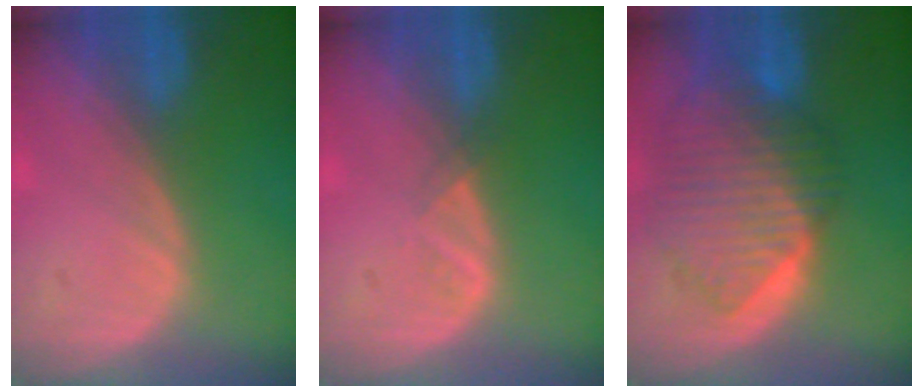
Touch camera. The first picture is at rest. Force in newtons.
{"total": 1.3, "press": 1.2, "slide": 0.7}
{"total": 10.2, "press": 8.9, "slide": 5.1}